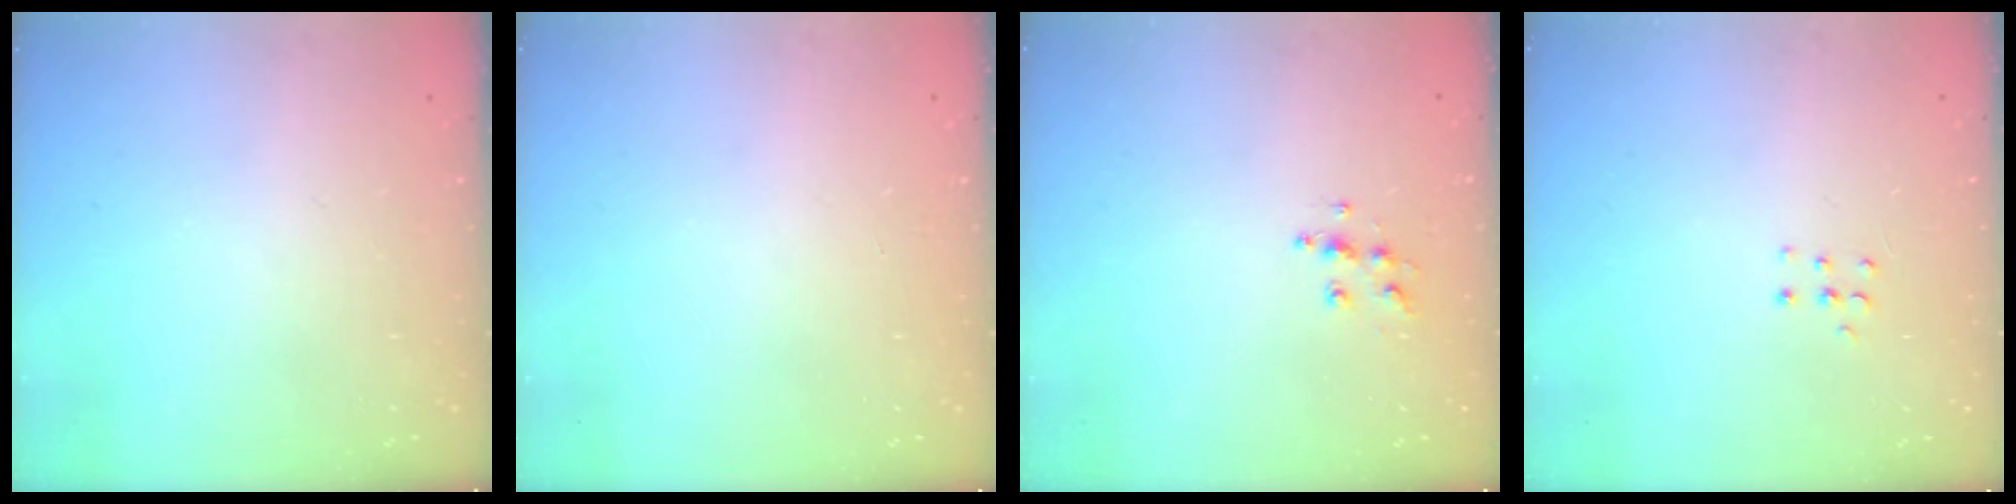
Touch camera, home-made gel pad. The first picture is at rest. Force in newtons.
{"total": 0.0}
{"total": 6.6, "press": 6.5, "slide": 0.3}
{"total": 3.8, "press": 3.8, "slide": 0.4}